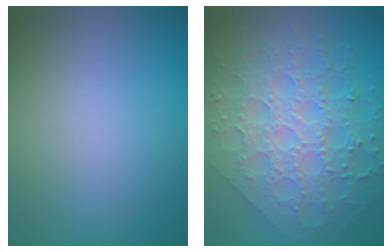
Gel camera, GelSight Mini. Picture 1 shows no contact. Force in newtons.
{"total": 8.3, "press": 6.2, "slide": 5.5}